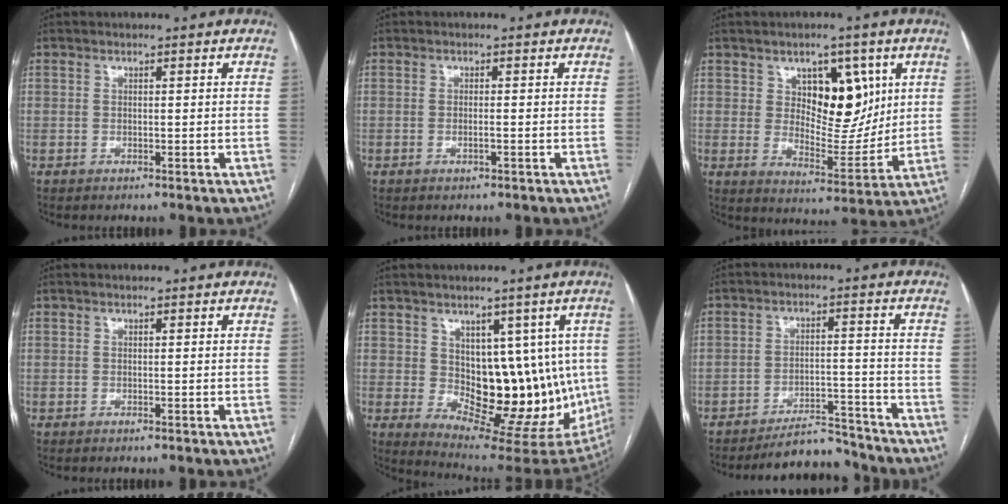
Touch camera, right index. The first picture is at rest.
{"total": 1.0, "force": [-0.4, 0.2, 0.9], "torque": [-0.020, -0.001, -0.006]}
{"total": 11.0, "force": [4.0, 5.8, 8.5], "torque": [-0.117, 0.006, 0.073]}
{"total": 0.0}
{"total": 14.7, "force": [0.6, 7.8, 12.4], "torque": [-0.148, 0.002, 0.030]}
{"total": 7.0, "force": [-6.8, 1.5, 0.5], "torque": [0.003, 0.021, -0.109]}